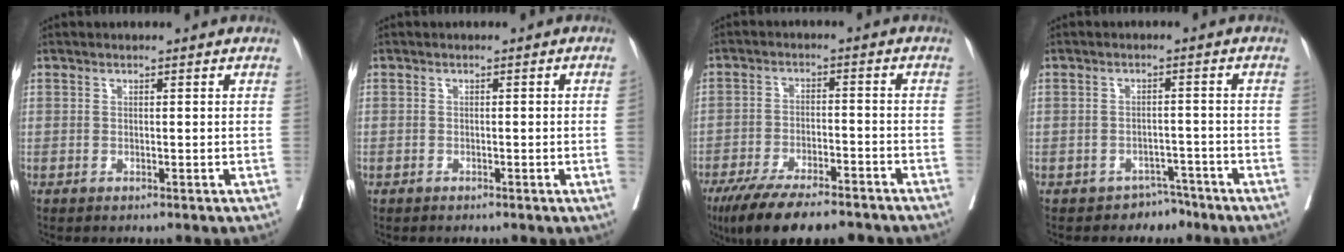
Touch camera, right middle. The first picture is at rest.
{"total": 1.1, "force": [-0.1, -0.7, 0.8], "torque": [-0.013, 0.002, -0.002]}
{"total": 14.2, "force": [-11.3, 3.0, 8.0], "torque": [-0.132, -0.020, -0.179]}
{"total": 2.7, "force": [-2.3, 1.4, -0.4], "torque": [0.009, 0.008, -0.033]}